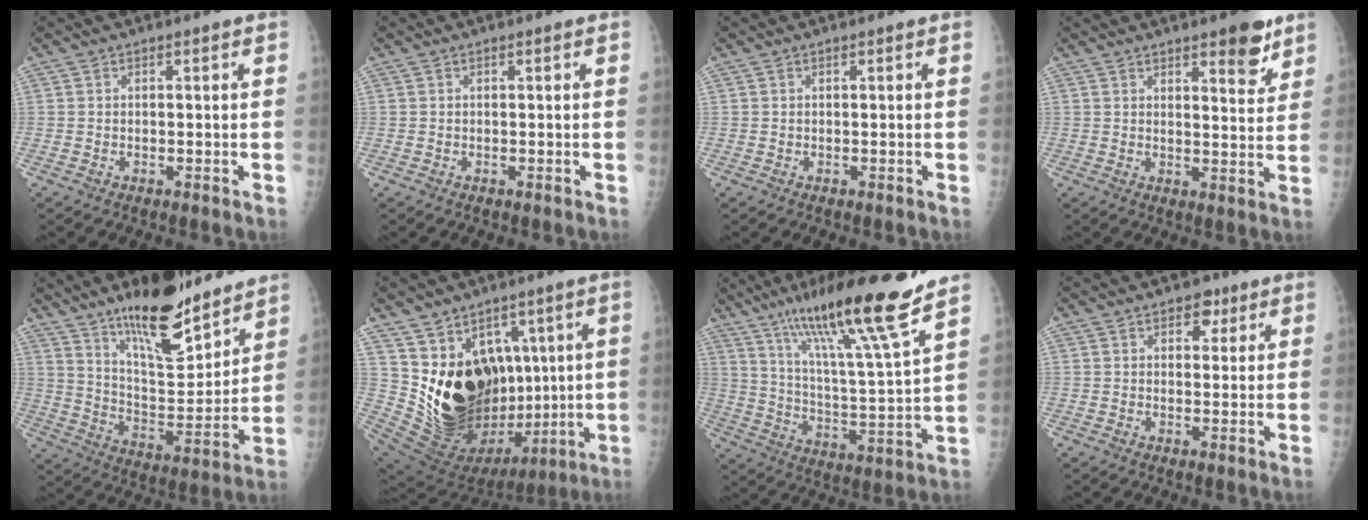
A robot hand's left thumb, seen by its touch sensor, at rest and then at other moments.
{"total": 0.0}
{"total": 0.0}
{"total": 7.4, "force": [4.8, 2.3, 5.1], "torque": [-0.050, -0.030, 0.063]}
{"total": 19.3, "force": [14.1, 5.9, 11.8], "torque": [-0.149, -0.095, 0.239]}
{"total": 22.4, "force": [3.7, 15.2, 16.1], "torque": [-0.231, -0.040, 0.106]}
{"total": 21.2, "force": [15.0, 0.8, 14.9], "torque": [-0.230, -0.066, 0.256]}
{"total": 3.7, "force": [2.1, 2.4, 1.9], "torque": [-0.002, -0.007, 0.026]}